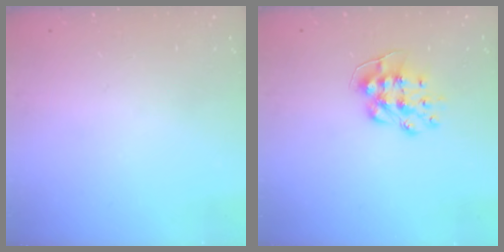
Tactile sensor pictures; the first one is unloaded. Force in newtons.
{"total": 8.6, "press": 8.5, "slide": 0.2}